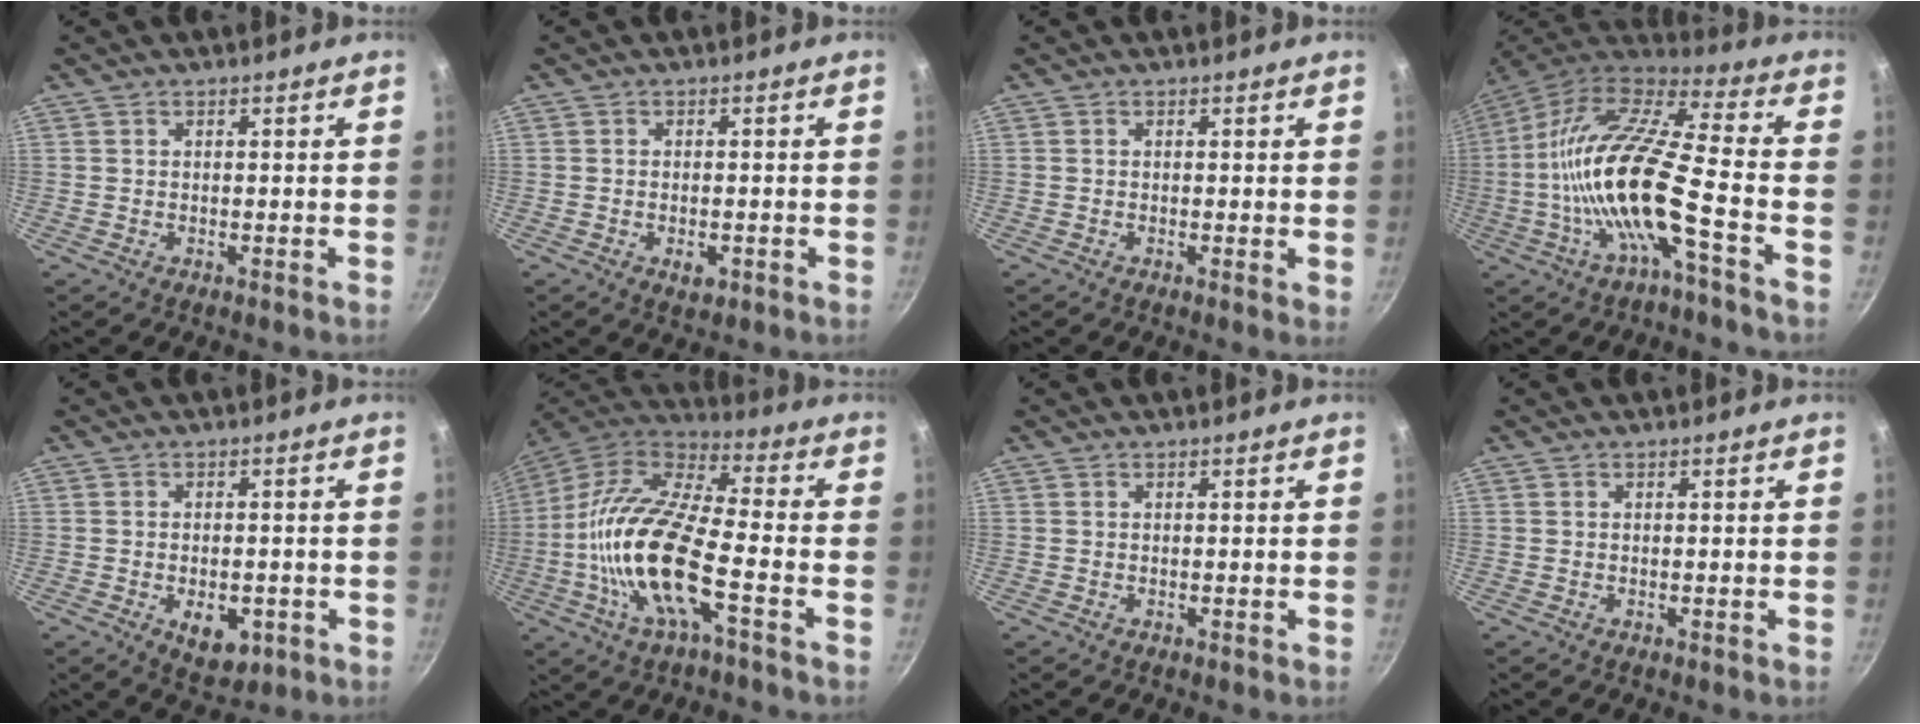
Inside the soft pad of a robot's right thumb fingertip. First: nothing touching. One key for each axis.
{"total": 2.7, "fx": -0.9, "fy": 1.5, "fz": 2.1, "tx": -0.031, "ty": 0.001, "tz": -0.012}
{"total": 0.9, "fx": 0.1, "fy": 0.2, "fz": 0.9, "tx": -0.013, "ty": -0.003, "tz": -0.002}
{"total": 19.9, "fx": -5.5, "fy": 4.4, "fz": 18.6, "tx": -0.348, "ty": 0.040, "tz": -0.122}
{"total": 7.1, "fx": -2.3, "fy": 4.2, "fz": 5.2, "tx": -0.053, "ty": 0.002, "tz": -0.022}
{"total": 20.0, "fx": -5.3, "fy": 6.7, "fz": 18.1, "tx": -0.351, "ty": 0.036, "tz": -0.118}
{"total": 0.0}
{"total": 0.0}